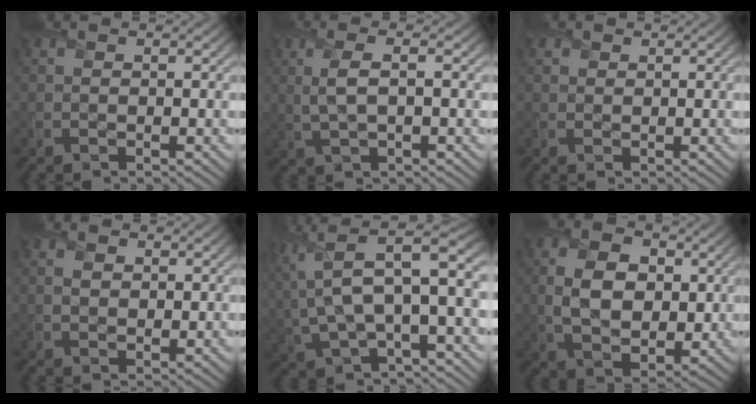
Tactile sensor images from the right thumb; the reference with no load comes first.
{"total": 3.9, "force": [0.6, 1.0, 3.8], "torque": [-0.087, 0.004, 0.014]}
{"total": 1.4, "force": [0.9, 1.0, 0.1], "torque": [-0.006, 0.001, 0.020]}
{"total": 2.4, "force": [0.5, 1.7, 1.6], "torque": [-0.036, -0.002, 0.011]}
{"total": 13.5, "force": [1.5, 5.9, 12.0], "torque": [-0.274, -0.007, 0.030]}
{"total": 9.3, "force": [1.0, 6.2, 6.9], "torque": [-0.156, -0.004, 0.016]}